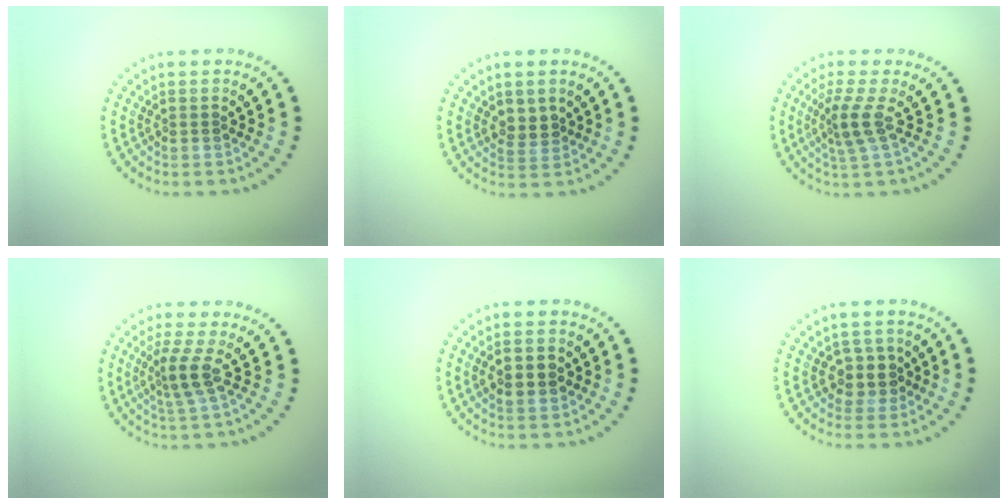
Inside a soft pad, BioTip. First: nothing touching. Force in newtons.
{"total": 1.9, "press": 1.8, "slide": 0.7}
{"total": 2.6, "press": 1.9, "slide": 1.8}
{"total": 2.6, "press": 1.8, "slide": 1.9}
{"total": 2.6, "press": 2.6, "slide": 0.1}
{"total": 2.5, "press": 2.2, "slide": 1.2}